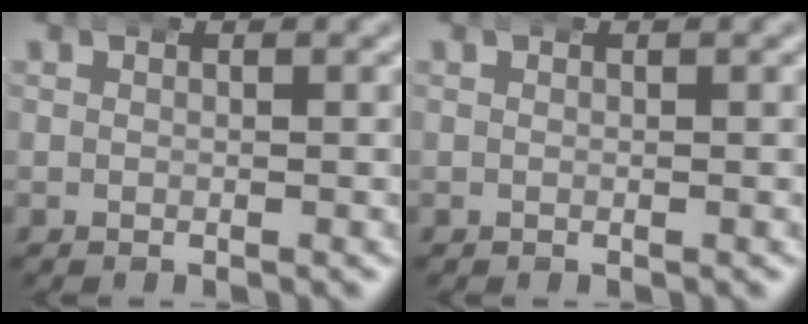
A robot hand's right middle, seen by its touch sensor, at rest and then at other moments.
{"total": 0.0}